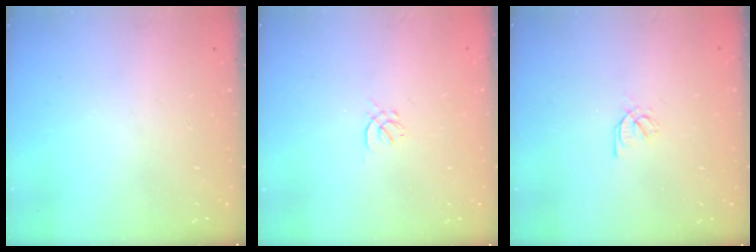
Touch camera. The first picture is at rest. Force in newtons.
{"total": 0.7, "press": 0.5, "slide": 0.5}
{"total": 2.2, "press": 2.2, "slide": 0.0}